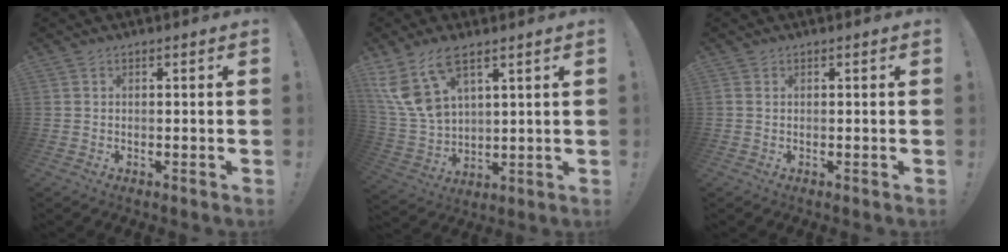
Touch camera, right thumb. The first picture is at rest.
{"total": 14.0, "force": [8.0, 7.0, 9.1], "torque": [-0.194, -0.043, 0.151]}
{"total": 0.0}